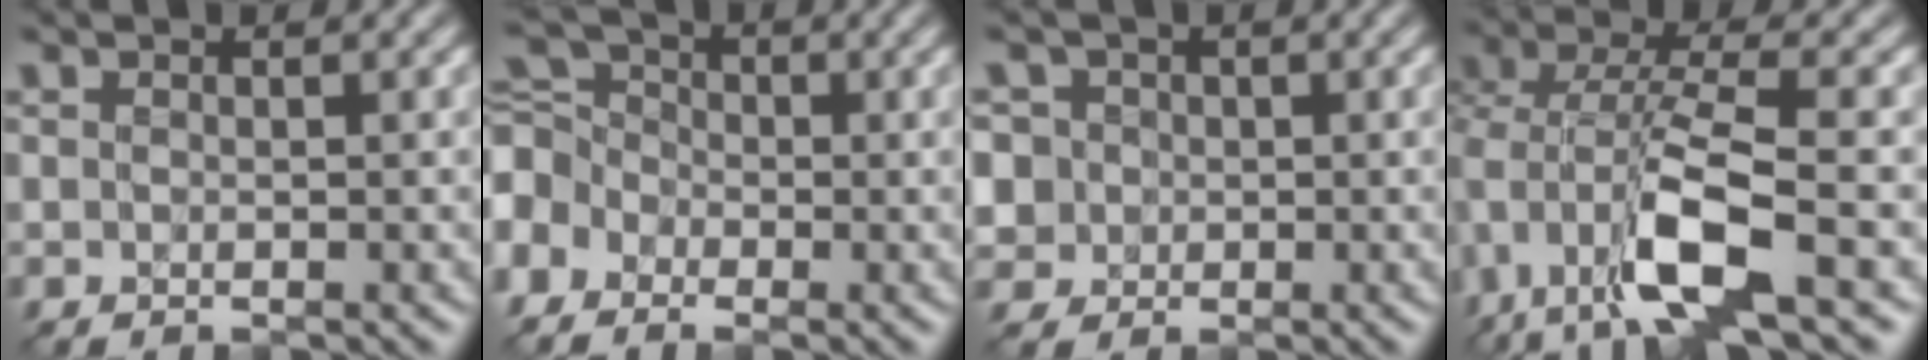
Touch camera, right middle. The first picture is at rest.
{"total": 4.3, "force": [-2.7, 2.9, 1.8], "torque": [-0.086, -0.001, -0.051]}
{"total": 3.5, "force": [1.5, 3.2, -0.1], "torque": [-0.016, 0.037, 0.004]}
{"total": 7.2, "force": [-2.9, 2.7, 6.0], "torque": [-0.153, 0.004, -0.056]}